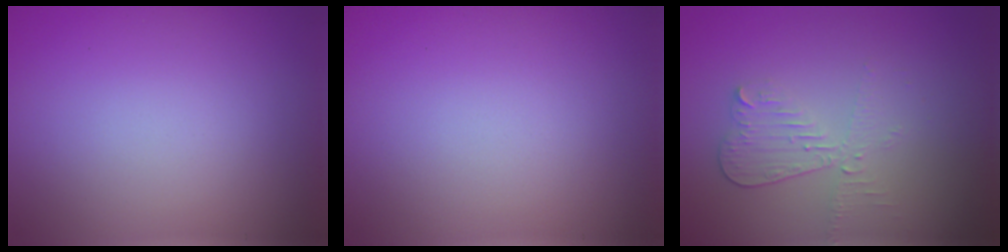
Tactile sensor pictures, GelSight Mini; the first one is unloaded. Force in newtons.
{"total": 0.0}
{"total": 2.3, "press": 2.1, "slide": 0.8}